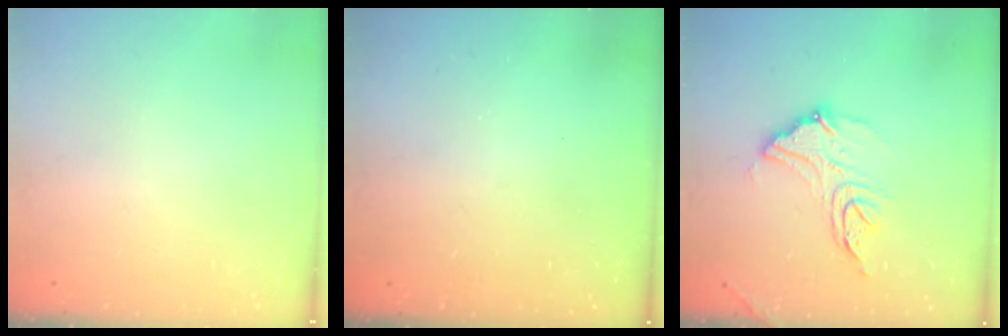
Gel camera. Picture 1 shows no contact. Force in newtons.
{"total": 3.3, "press": 3.3, "slide": 0.3}
{"total": 12.8, "press": 12.8, "slide": 0.7}